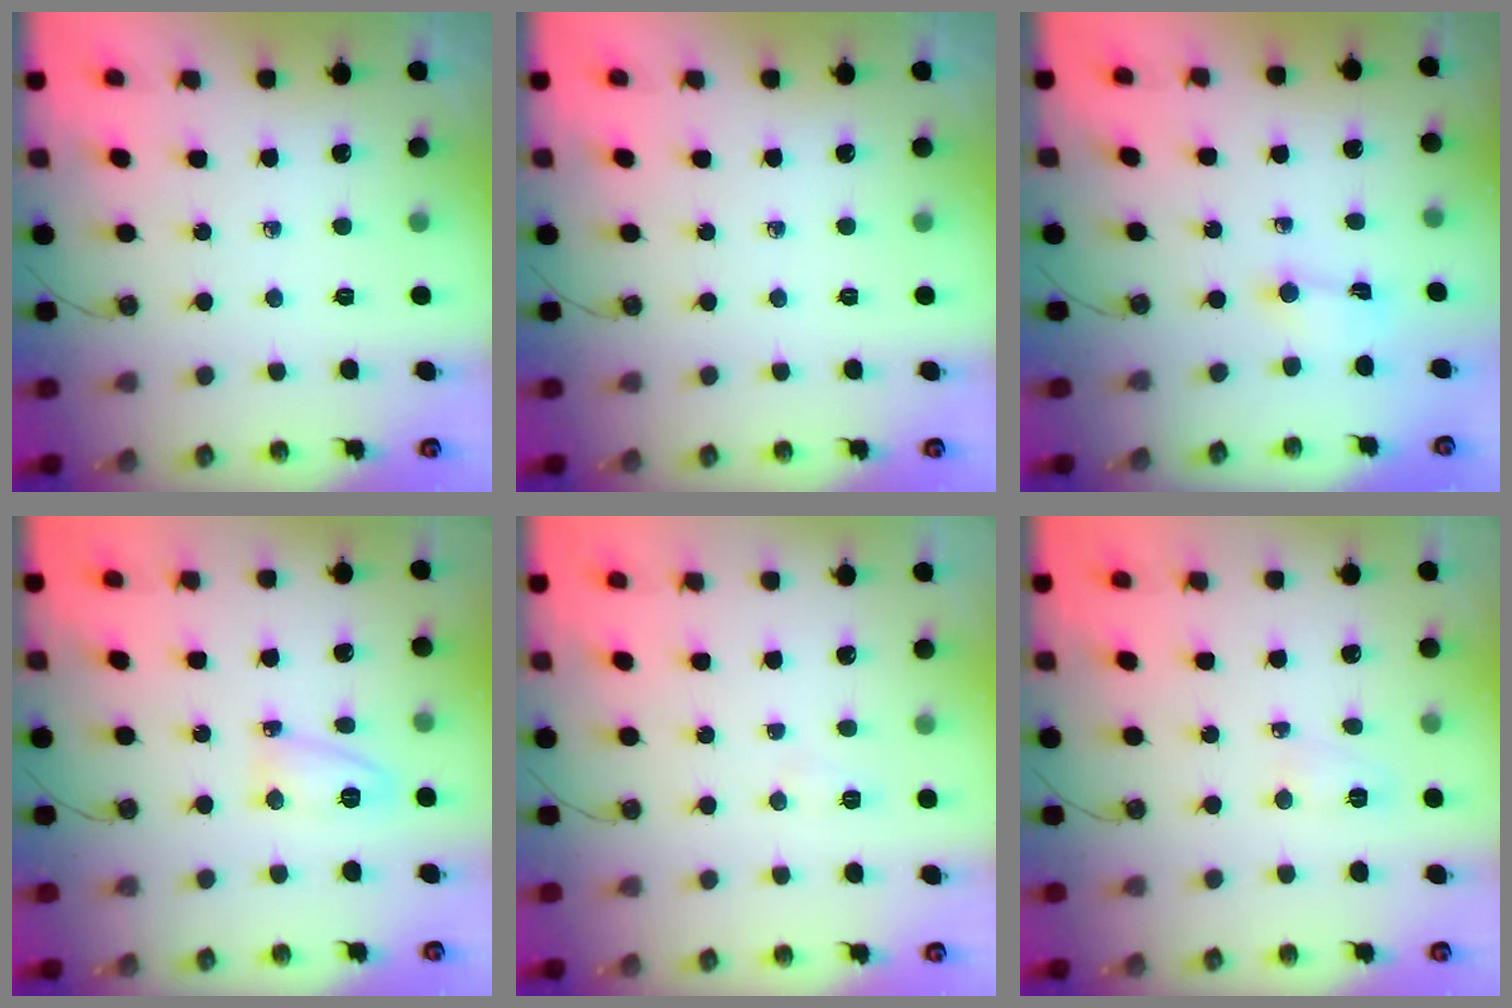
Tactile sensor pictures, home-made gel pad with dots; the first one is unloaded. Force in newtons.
{"total": 0.0}
{"total": 1.0, "press": 0.9, "slide": 0.5}
{"total": 5.7, "press": 5.7, "slide": 0.6}
{"total": 4.3, "press": 4.3, "slide": 0.4}
{"total": 3.5, "press": 3.4, "slide": 0.7}